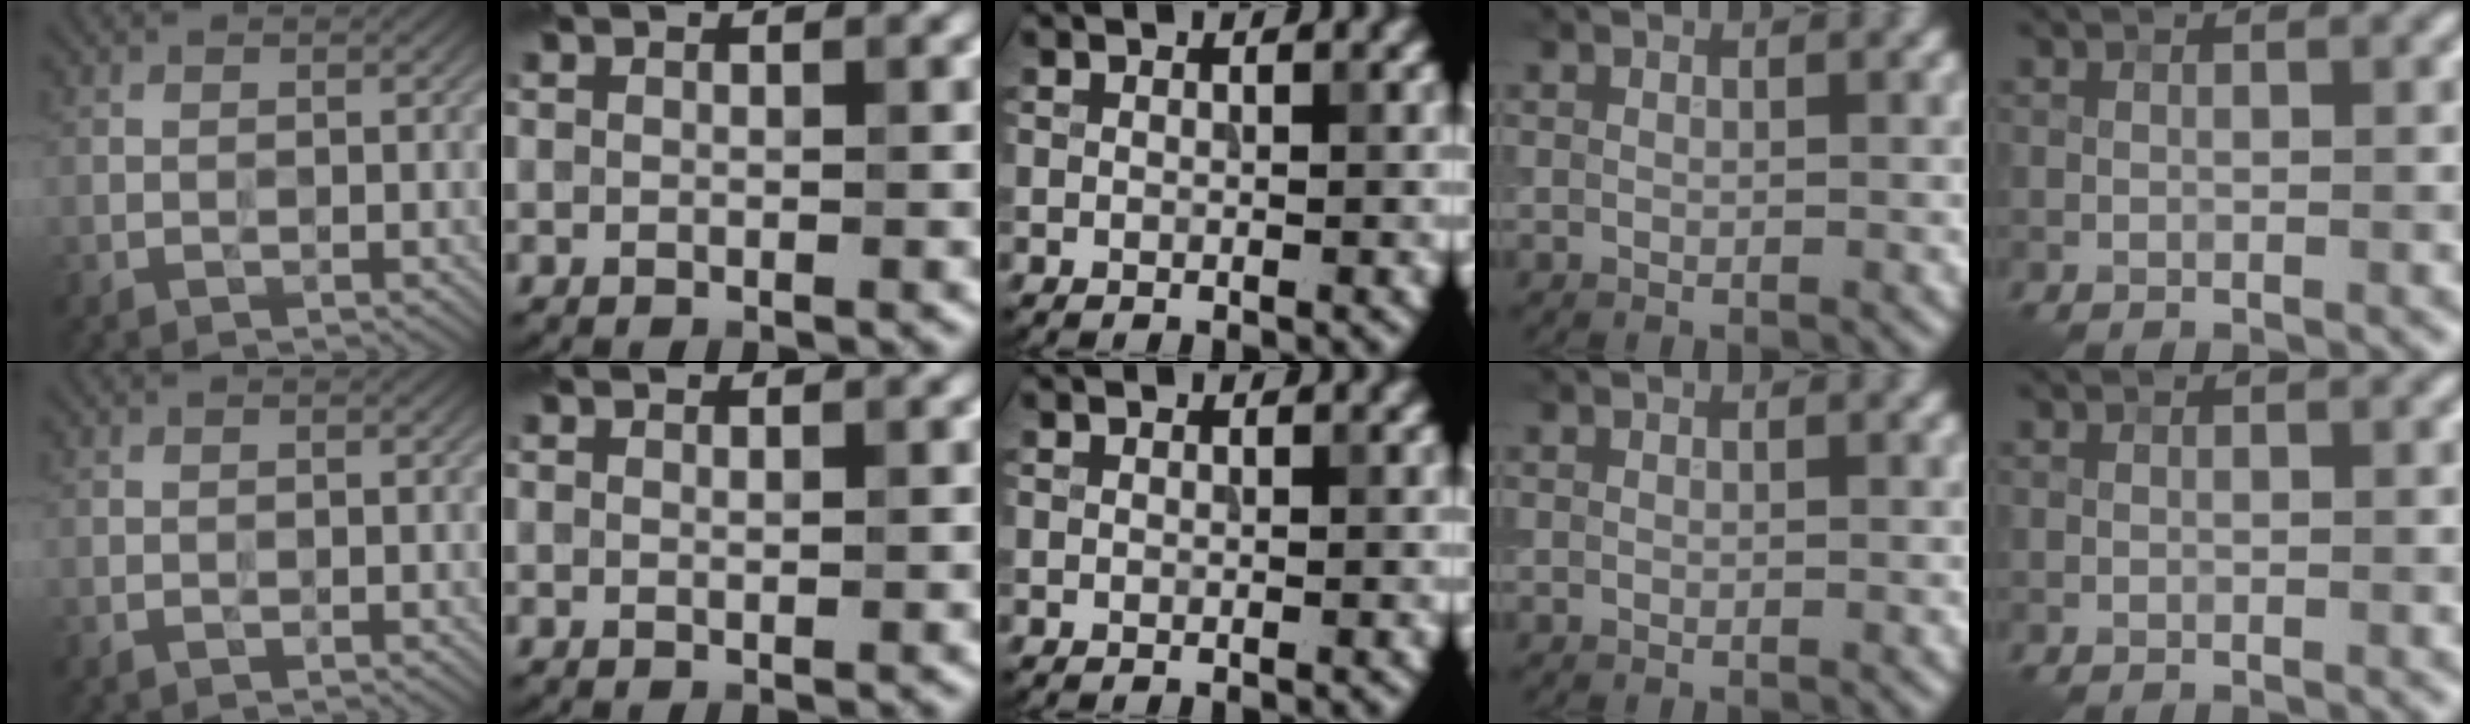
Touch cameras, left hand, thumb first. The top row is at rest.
{"thumb": {"total": 0.8, "force": [-0.4, 0.3, 0.6], "torque": [-0.010, -0.002, -0.007]}}